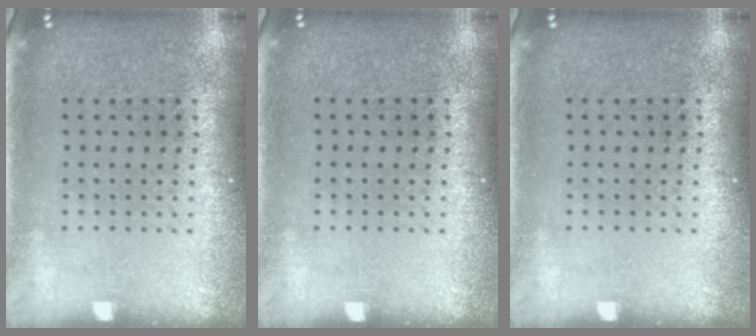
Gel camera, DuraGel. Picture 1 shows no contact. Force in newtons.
{"total": 0.0}
{"total": 0.0}